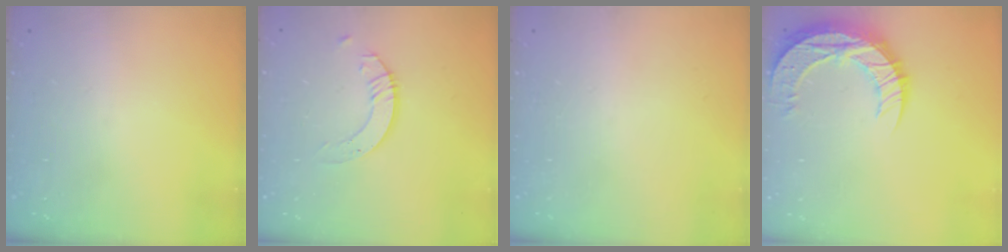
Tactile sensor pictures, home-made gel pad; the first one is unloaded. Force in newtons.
{"total": 3.4, "press": 3.4, "slide": 0.0}
{"total": 0.0}
{"total": 12.8, "press": 12.8, "slide": 0.9}